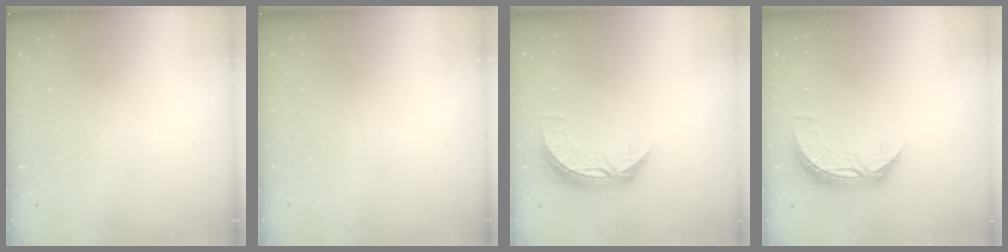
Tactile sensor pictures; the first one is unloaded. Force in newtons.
{"total": 0.0}
{"total": 7.9, "press": 7.9, "slide": 0.3}
{"total": 7.9, "press": 7.9, "slide": 0.3}